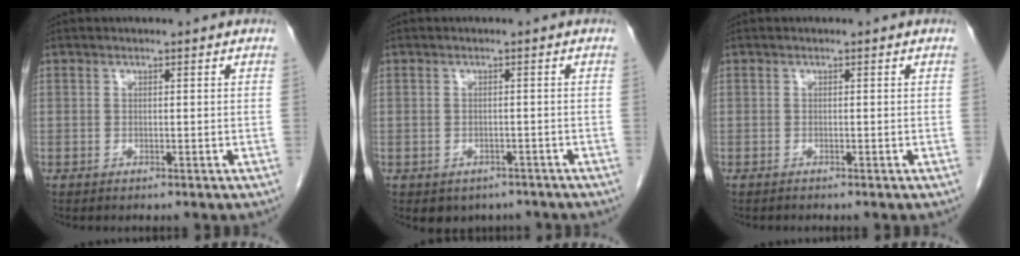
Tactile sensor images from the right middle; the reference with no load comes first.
{"total": 4.4, "force": [-3.4, 2.8, 0.7], "torque": [0.001, 0.011, -0.040]}
{"total": 0.0}